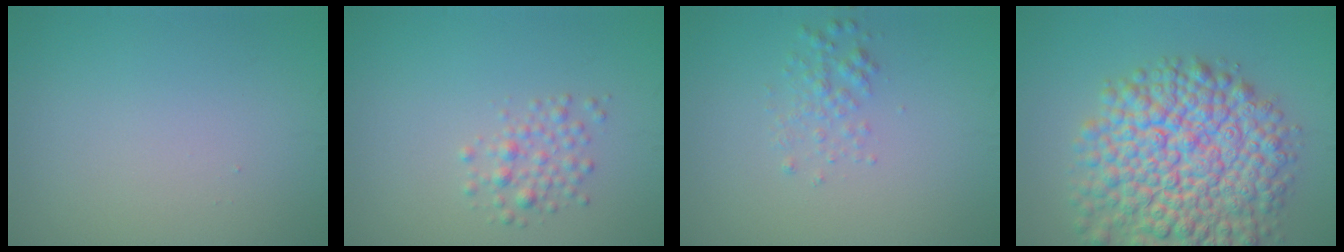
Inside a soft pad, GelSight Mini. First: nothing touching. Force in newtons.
{"total": 1.9, "press": 1.9, "slide": 0.1}
{"total": 1.6, "press": 1.6, "slide": 0.0}
{"total": 12.4, "press": 12.4, "slide": 0.5}